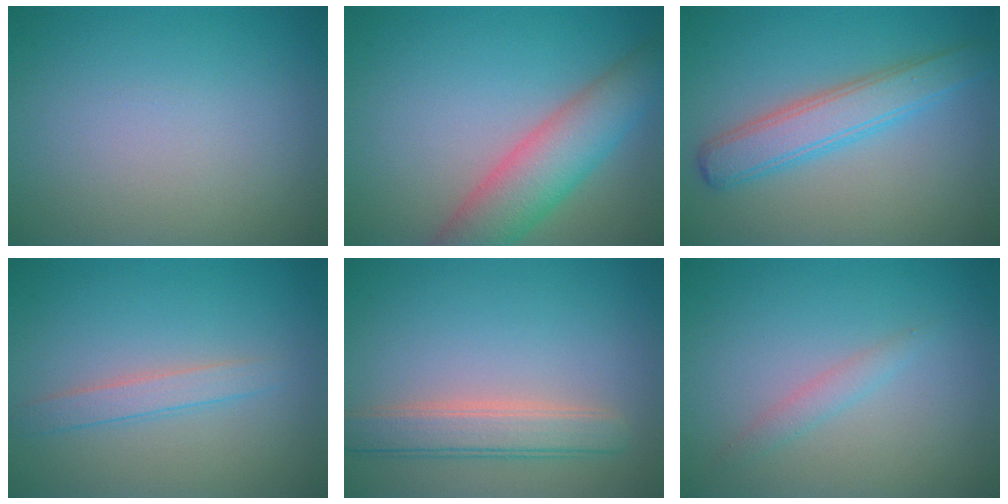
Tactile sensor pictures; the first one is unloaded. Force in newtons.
{"total": 6.4, "press": 6.4, "slide": 0.4}
{"total": 4.3, "press": 4.3, "slide": 0.1}
{"total": 1.9, "press": 1.9, "slide": 0.1}
{"total": 3.7, "press": 3.7, "slide": 0.6}
{"total": 1.2, "press": 1.2, "slide": 0.0}